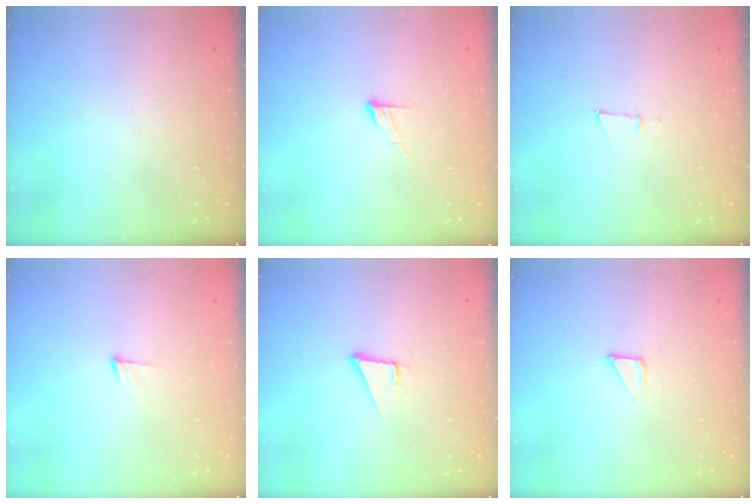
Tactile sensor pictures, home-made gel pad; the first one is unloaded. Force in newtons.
{"total": 6.5, "press": 6.5, "slide": 0.5}
{"total": 3.8, "press": 3.7, "slide": 1.0}
{"total": 6.5, "press": 6.4, "slide": 1.4}
{"total": 4.4, "press": 3.8, "slide": 2.3}
{"total": 2.8, "press": 2.8, "slide": 0.1}